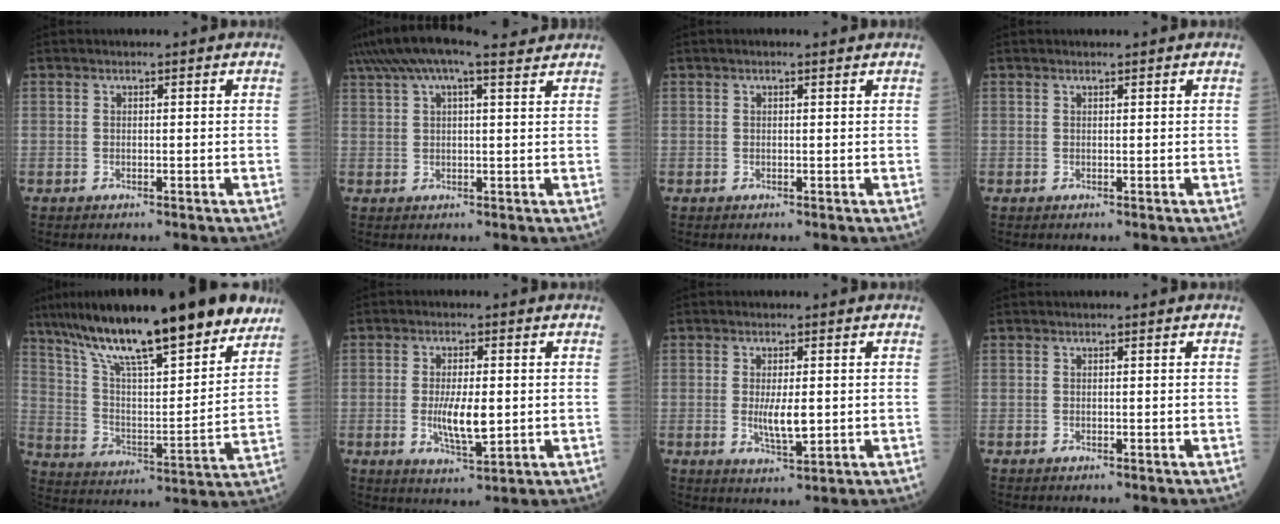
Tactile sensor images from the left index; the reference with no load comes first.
{"total": 13.0, "force": [10.1, 3.1, 7.4], "torque": [-0.154, 0.052, 0.160]}
{"total": 1.6, "force": [1.2, 0.4, 0.9], "torque": [-0.020, 0.014, 0.018]}
{"total": 0.6, "force": [0.5, 0.2, 0.2], "torque": [-0.011, 0.001, 0.011]}
{"total": 26.1, "force": [19.6, 4.7, 16.5], "torque": [-0.276, 0.010, 0.309]}
{"total": 6.5, "force": [-0.5, 2.0, 6.1], "torque": [-0.123, -0.015, -0.003]}
{"total": 4.6, "force": [-0.2, 1.4, 4.4], "torque": [-0.086, -0.013, 0.004]}
{"total": 0.0}